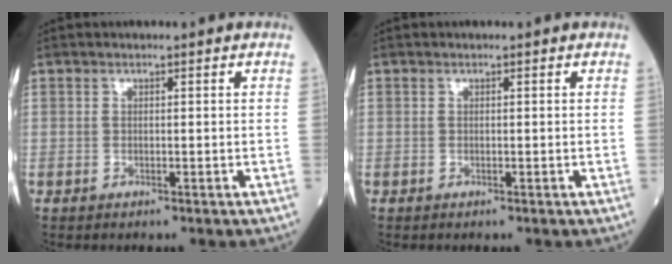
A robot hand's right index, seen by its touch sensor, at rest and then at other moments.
{"total": 0.0}